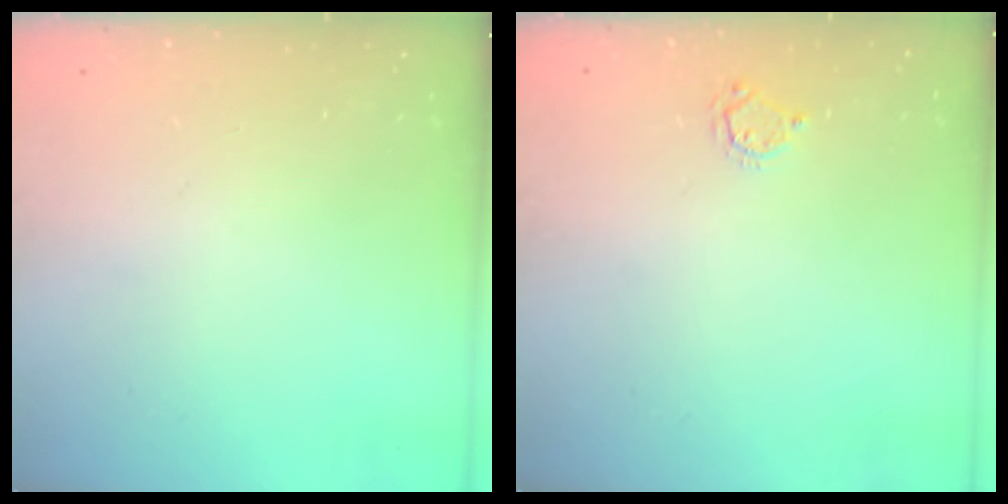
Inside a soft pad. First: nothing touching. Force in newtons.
{"total": 3.4, "press": 3.3, "slide": 0.3}